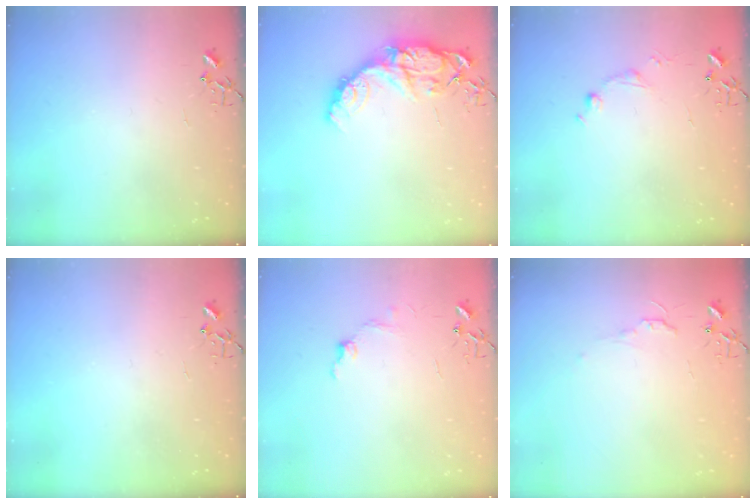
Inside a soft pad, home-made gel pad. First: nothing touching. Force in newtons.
{"total": 14.3, "press": 14.3, "slide": 1.1}
{"total": 6.6, "press": 6.6, "slide": 0.6}
{"total": 0.0}
{"total": 7.7, "press": 7.6, "slide": 0.9}
{"total": 4.9, "press": 4.8, "slide": 0.7}